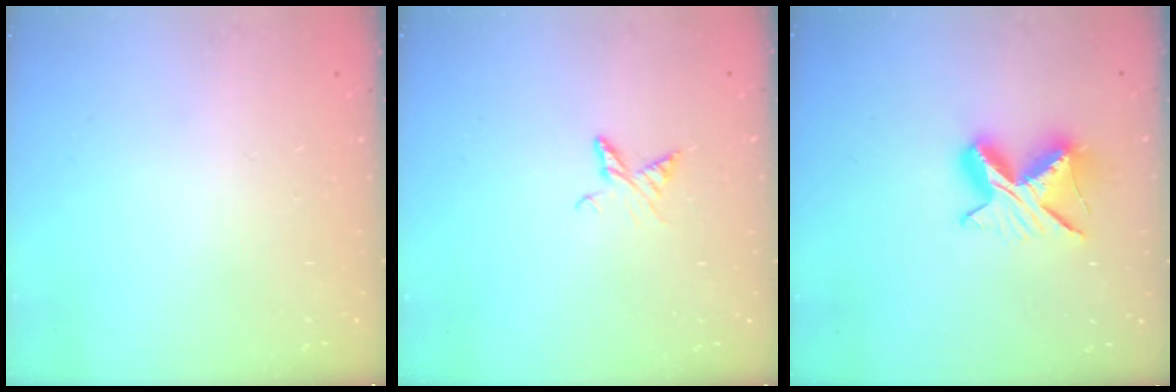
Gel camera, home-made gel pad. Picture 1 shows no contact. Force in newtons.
{"total": 5.7, "press": 5.6, "slide": 0.7}
{"total": 9.3, "press": 9.3, "slide": 1.0}